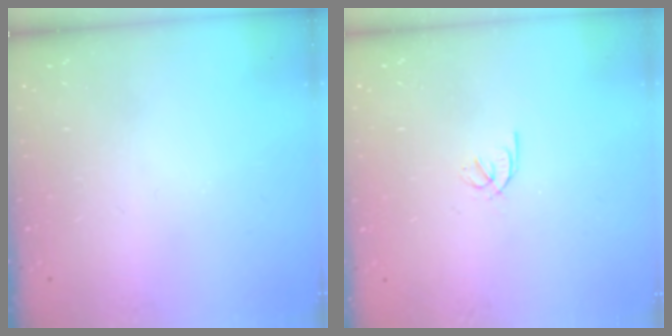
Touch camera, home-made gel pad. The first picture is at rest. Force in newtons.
{"total": 1.6, "press": 1.6, "slide": 0.3}